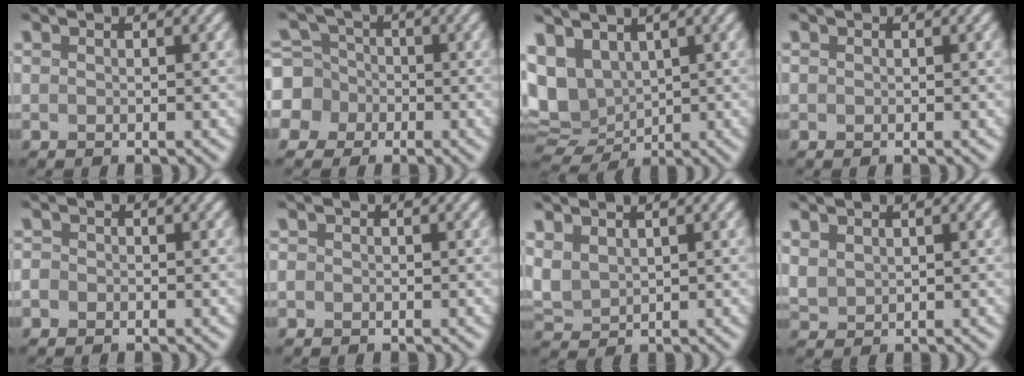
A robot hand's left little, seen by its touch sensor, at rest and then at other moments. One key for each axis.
{"total": 7.5, "fx": -2.1, "fy": 7.0, "fz": 1.8, "tx": -0.066, "ty": 0.001, "tz": -0.073}
{"total": 7.4, "fx": 1.4, "fy": 5.6, "fz": 4.7, "tx": -0.104, "ty": -0.011, "tz": 0.041}
{"total": 0.0}
{"total": 2.0, "fx": -0.5, "fy": 1.8, "fz": 0.6, "tx": -0.005, "ty": 0.010, "tz": -0.028}
{"total": 1.0, "fx": -0.1, "fy": 0.9, "fz": 0.3, "tx": 0.002, "ty": 0.003, "tz": -0.006}
{"total": 2.9, "fx": 1.2, "fy": 2.0, "fz": 1.8, "tx": -0.056, "ty": 0.003, "tz": 0.026}
{"total": 1.6, "fx": 1.0, "fy": 1.1, "fz": 0.6, "tx": -0.026, "ty": 0.000, "tz": 0.025}